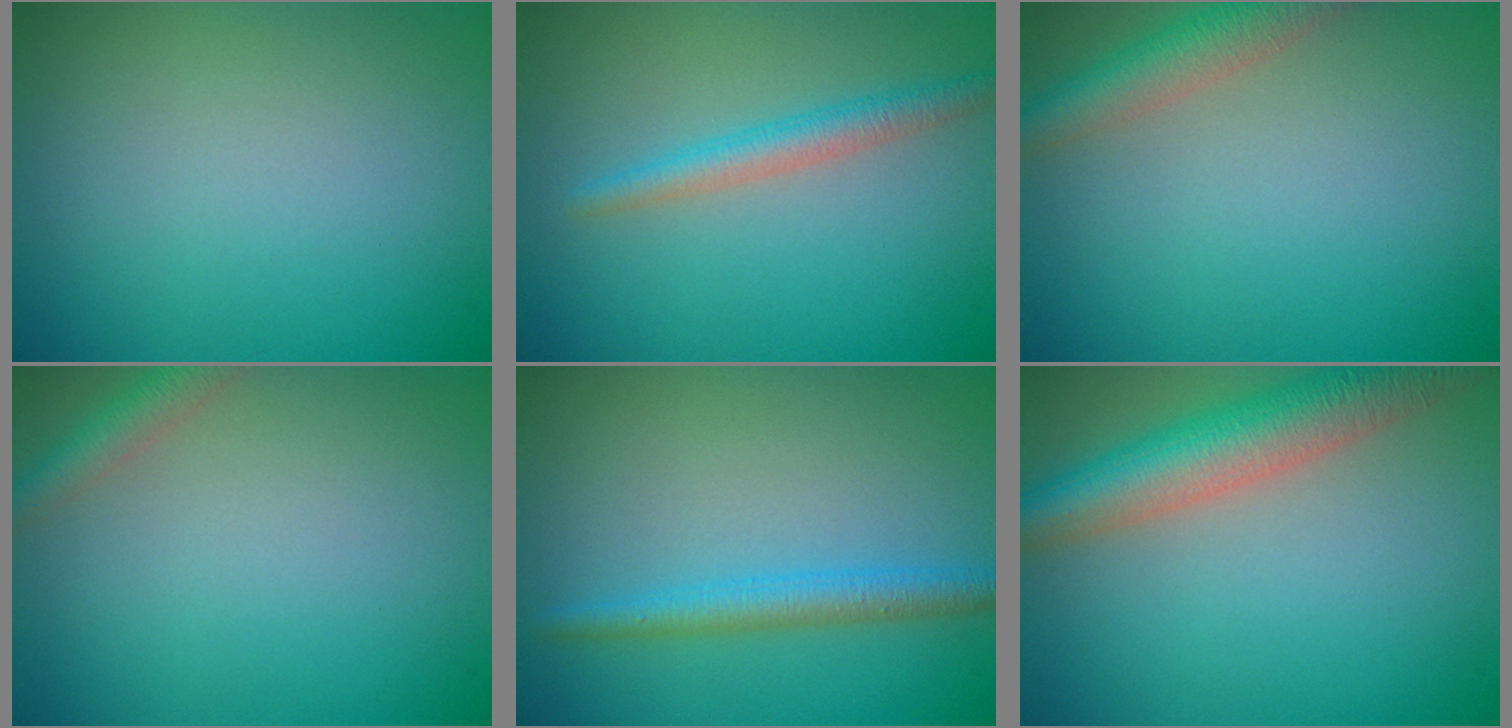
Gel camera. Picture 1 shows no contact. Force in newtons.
{"total": 2.5, "press": 2.5, "slide": 0.0}
{"total": 3.6, "press": 3.6, "slide": 0.3}
{"total": 2.1, "press": 2.1, "slide": 0.1}
{"total": 2.7, "press": 2.7, "slide": 0.1}
{"total": 7.0, "press": 7.0, "slide": 0.4}